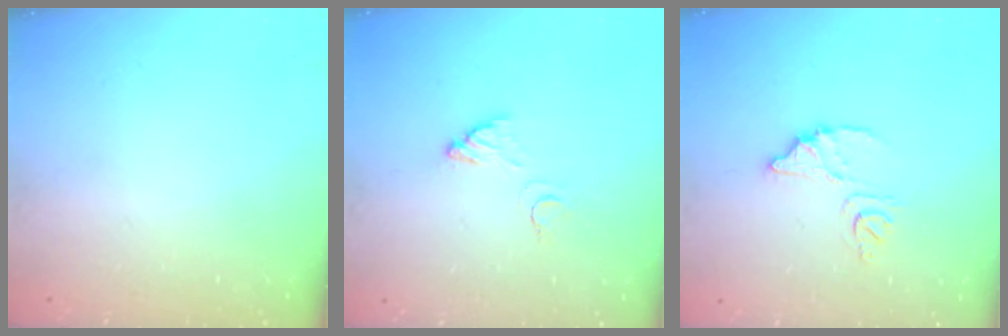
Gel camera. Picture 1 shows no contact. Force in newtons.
{"total": 3.5, "press": 3.4, "slide": 0.2}
{"total": 9.1, "press": 9.1, "slide": 0.7}